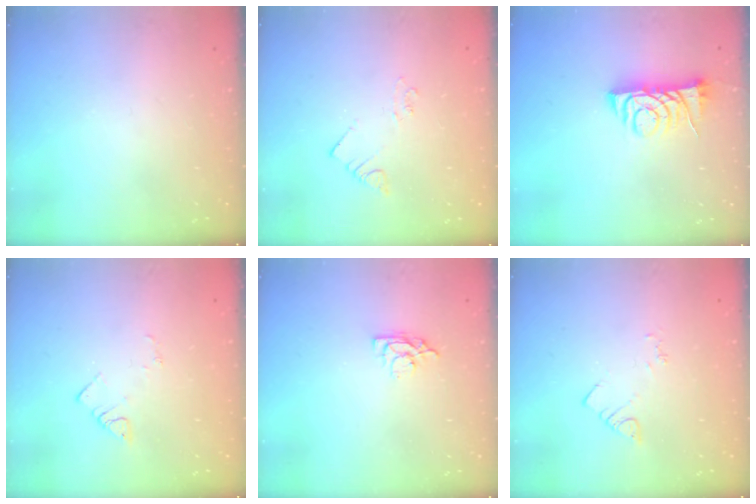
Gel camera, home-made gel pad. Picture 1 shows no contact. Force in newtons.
{"total": 1.9, "press": 1.9, "slide": 0.3}
{"total": 7.2, "press": 7.1, "slide": 0.9}
{"total": 3.5, "press": 3.5, "slide": 0.4}
{"total": 3.8, "press": 3.8, "slide": 0.5}
{"total": 2.9, "press": 2.8, "slide": 0.4}